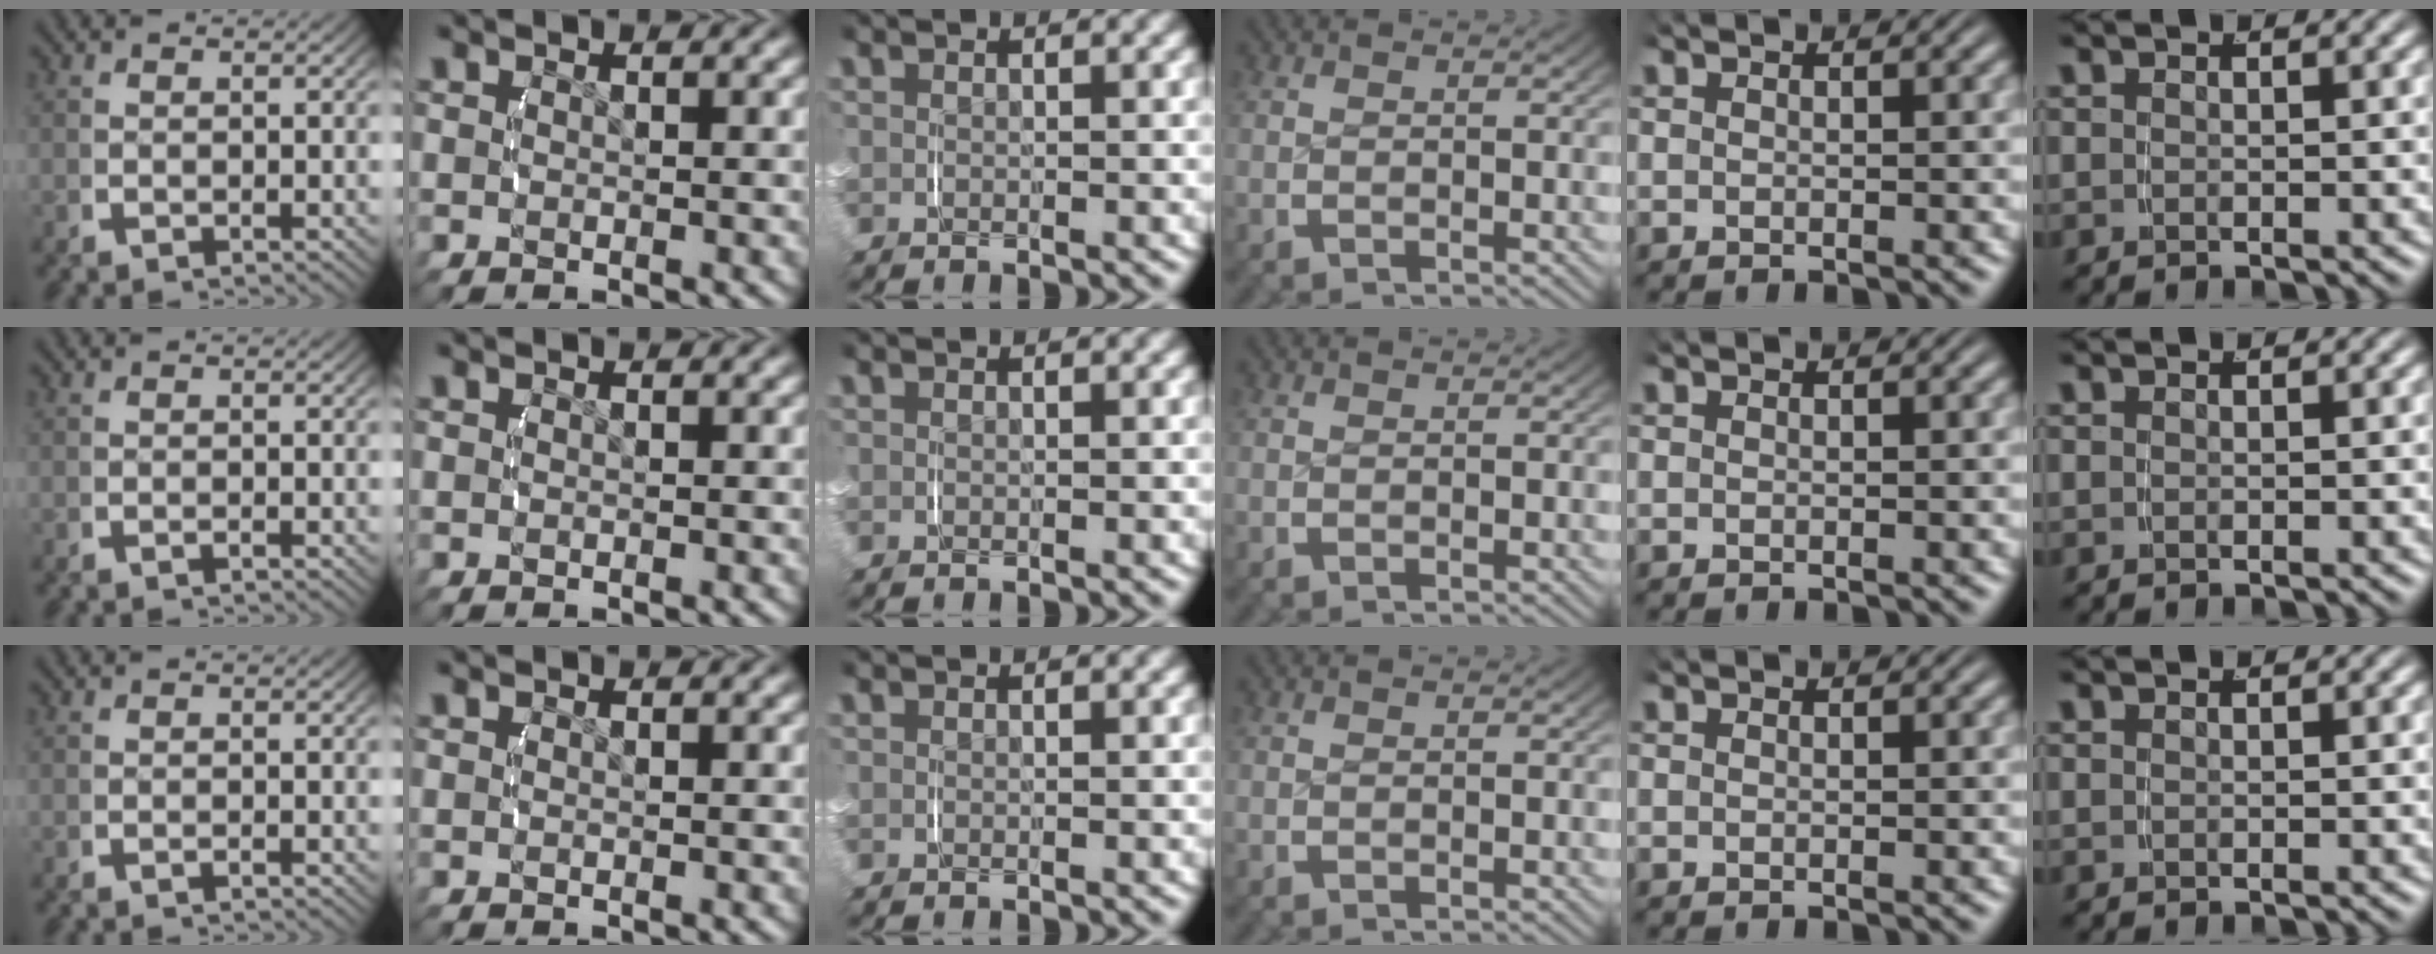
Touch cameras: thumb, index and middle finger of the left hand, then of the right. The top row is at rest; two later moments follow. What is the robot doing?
{"motion": "lift_and_place", "object": "small bumper sticker"}